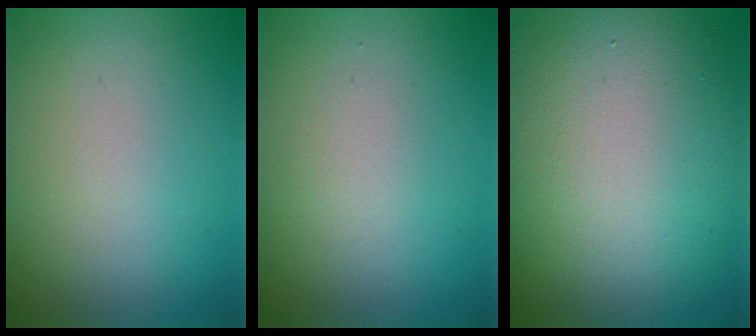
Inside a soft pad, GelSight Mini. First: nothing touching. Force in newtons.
{"total": 0.9, "press": 0.9, "slide": 0.1}
{"total": 13.9, "press": 13.9, "slide": 0.3}